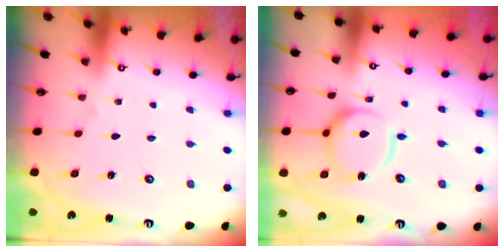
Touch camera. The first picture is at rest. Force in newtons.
{"total": 13.2, "press": 13.1, "slide": 1.3}